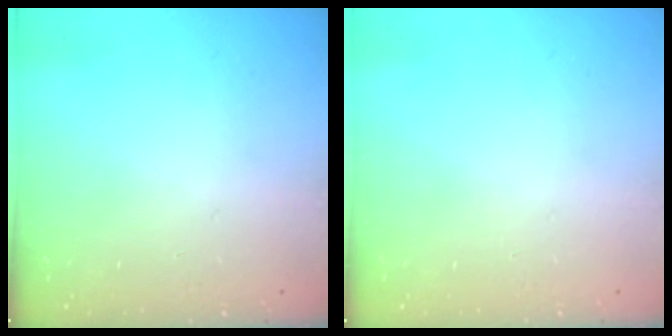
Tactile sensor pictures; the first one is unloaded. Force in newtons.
{"total": 0.0}